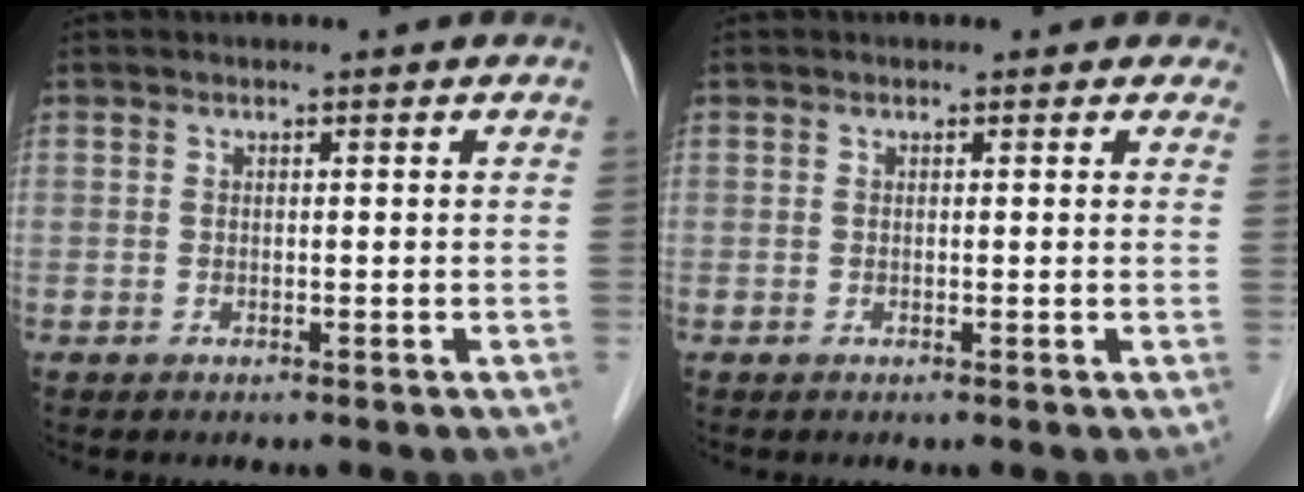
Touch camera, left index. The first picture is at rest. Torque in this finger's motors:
{"motor_torque": [0.58, -0.87, 0.02, 0.00]}